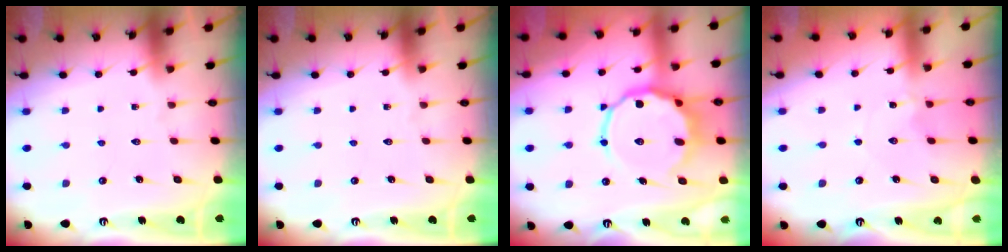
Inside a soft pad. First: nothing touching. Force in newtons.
{"total": 0.0}
{"total": 12.0, "press": 11.7, "slide": 2.4}
{"total": 1.0, "press": 1.0, "slide": 0.3}